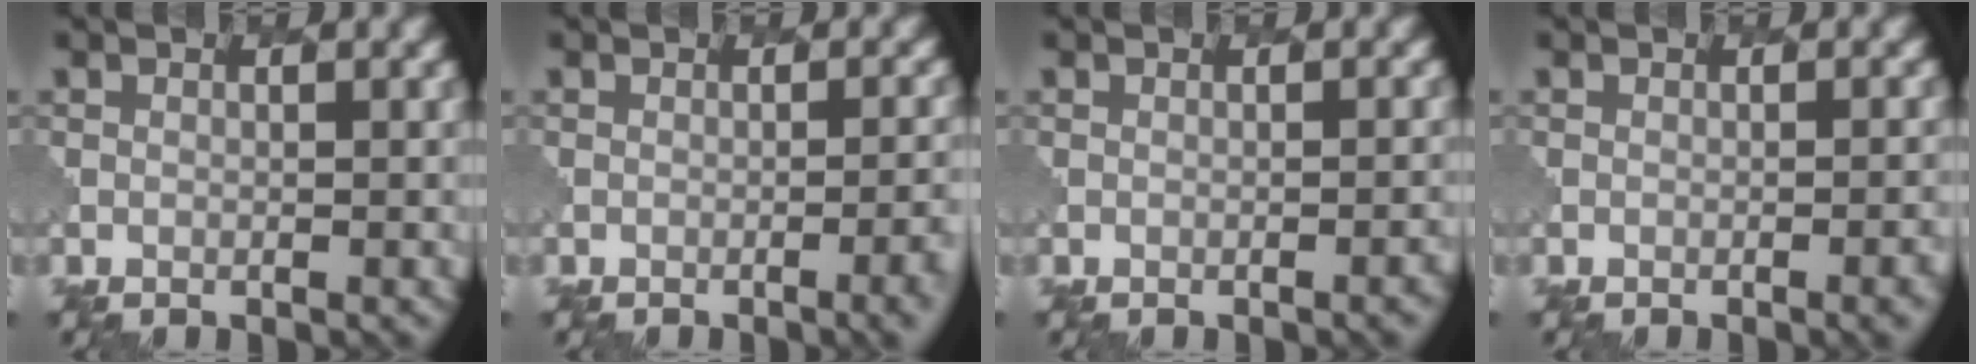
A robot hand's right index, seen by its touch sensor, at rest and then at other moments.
{"total": 4.2, "force": [-2.0, 1.6, 3.4], "torque": [-0.015, 0.008, -0.019]}
{"total": 2.0, "force": [-1.1, 0.7, 1.6], "torque": [0.003, 0.009, -0.009]}
{"total": 3.0, "force": [-1.5, 1.0, 2.3], "torque": [-0.005, 0.011, -0.015]}